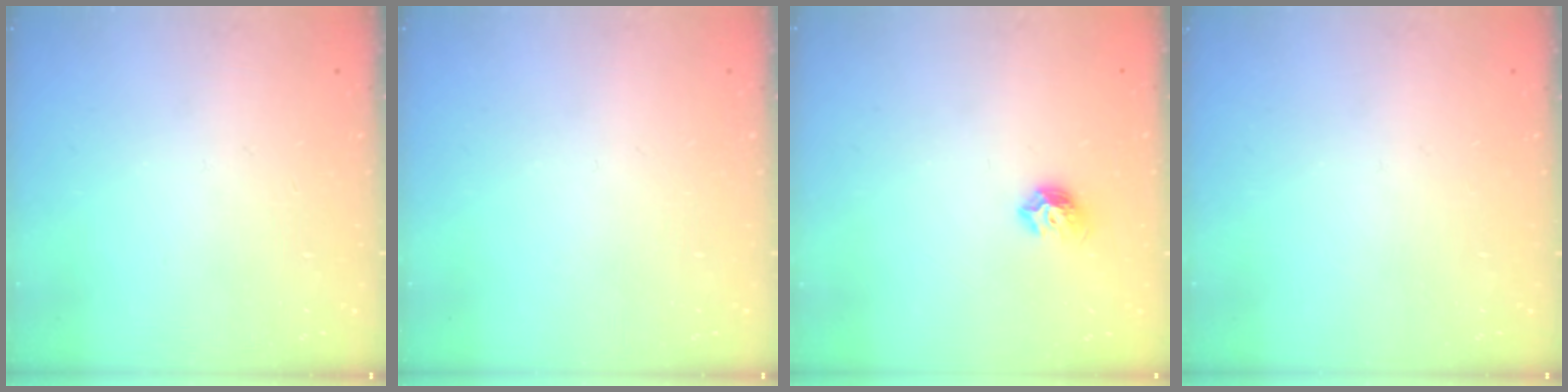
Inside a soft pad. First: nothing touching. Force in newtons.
{"total": 0.0}
{"total": 6.4, "press": 6.4, "slide": 0.8}
{"total": 0.0}